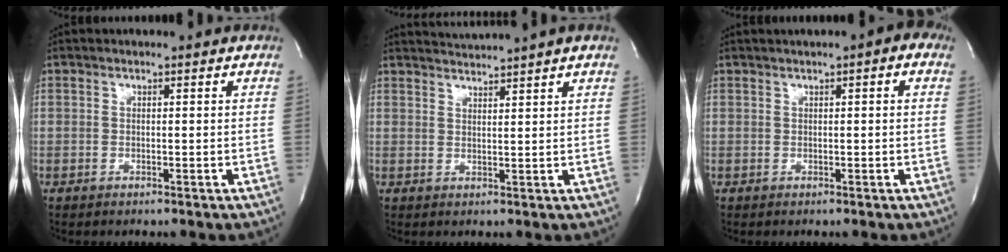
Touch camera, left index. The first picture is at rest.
{"total": 4.0, "force": [3.6, -1.7, 0.6], "torque": [-0.010, -0.003, 0.059]}
{"total": 3.2, "force": [1.3, 0.6, 2.8], "torque": [-0.039, 0.011, 0.012]}